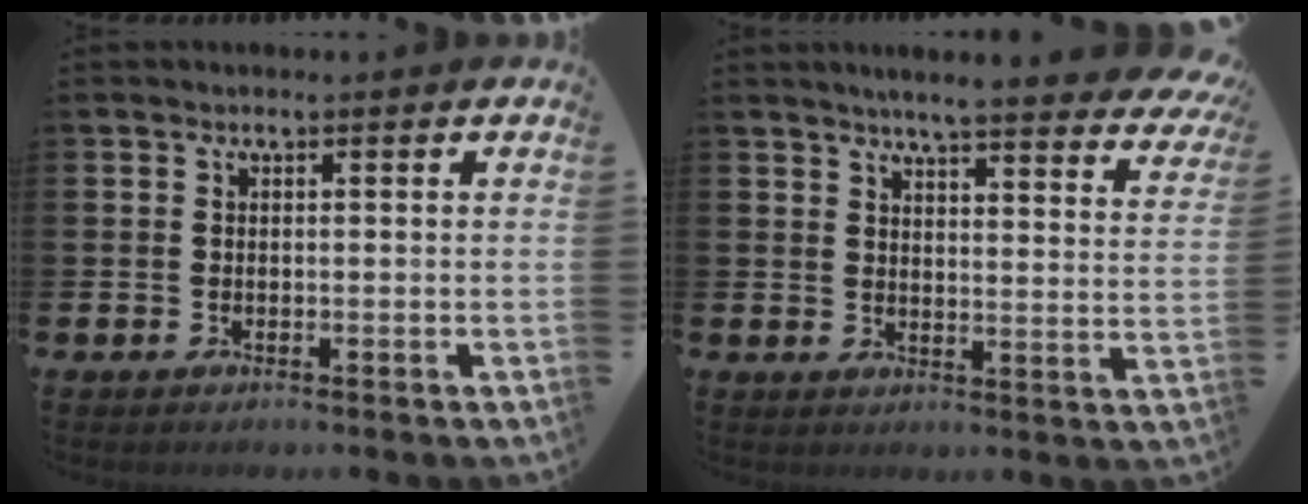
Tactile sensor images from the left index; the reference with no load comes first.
{"total": 5.3, "force": [5.0, 0.0, 1.8], "torque": [-0.040, -0.040, 0.081]}